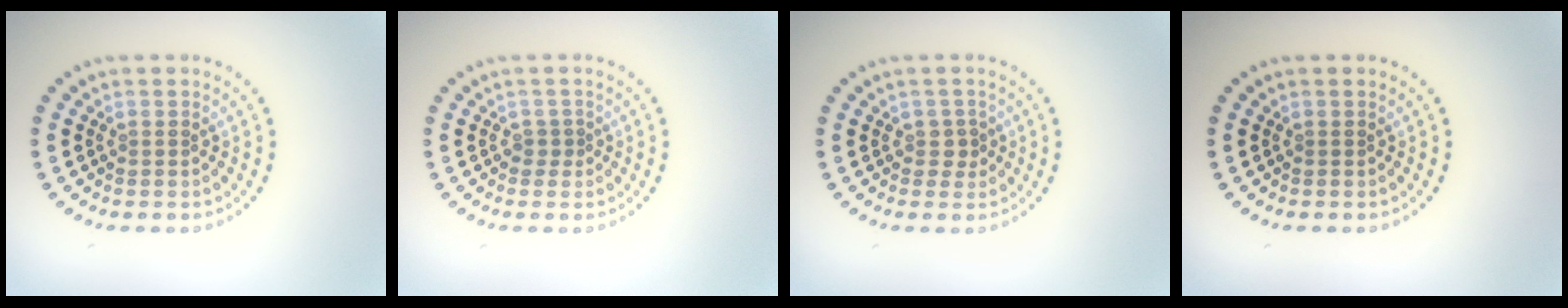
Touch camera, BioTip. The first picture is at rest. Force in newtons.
{"total": 0.7, "press": 0.2, "slide": 0.6}
{"total": 1.2, "press": 1.1, "slide": 0.6}
{"total": 0.0}